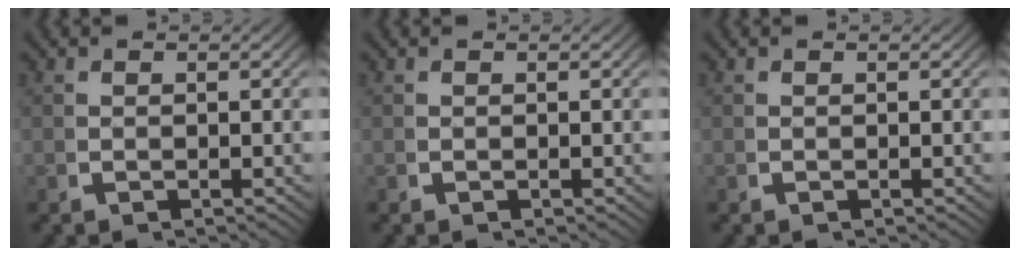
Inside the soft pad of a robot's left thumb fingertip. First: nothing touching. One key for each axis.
{"total": 0.0}
{"total": 0.0}